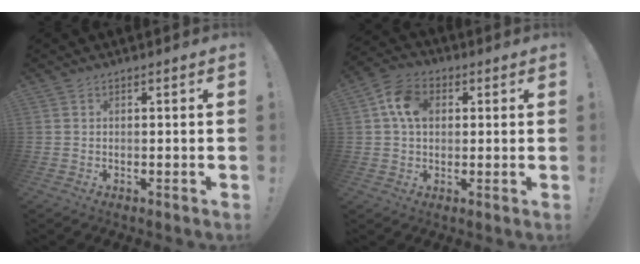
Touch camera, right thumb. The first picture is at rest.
{"total": 9.9, "force": [2.6, 7.4, 6.0], "torque": [-0.093, 0.011, 0.051]}